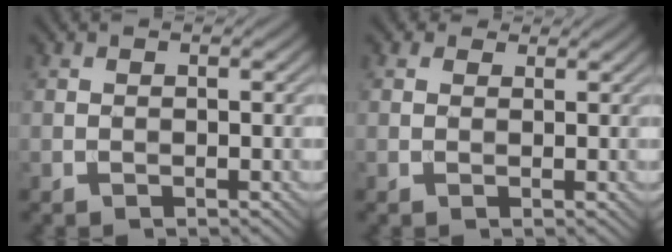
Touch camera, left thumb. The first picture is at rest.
{"total": 1.2, "force": [0.9, 0.8, 0.4], "torque": [-0.008, 0.002, 0.010]}